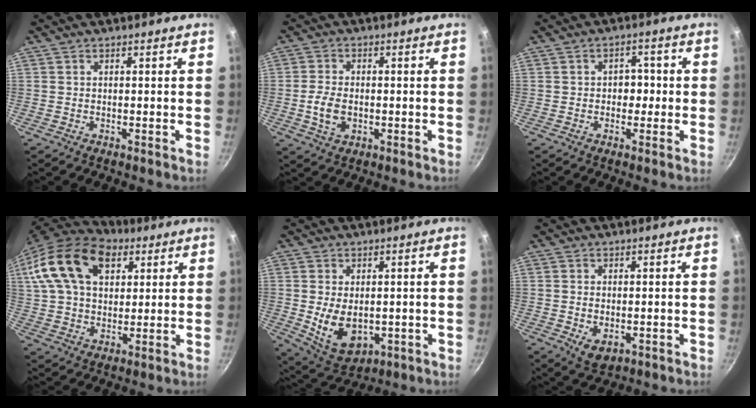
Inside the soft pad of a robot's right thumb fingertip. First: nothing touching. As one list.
[{"total": 5.6, "force": [-0.9, 3.7, 4.1], "torque": [-0.078, 0.008, -0.016]}, {"total": 3.7, "force": [-0.3, 3.0, 2.3], "torque": [0.002, 0.012, -0.008]}, {"total": 22.3, "force": [9.2, 14.3, 14.5], "torque": [-0.259, 0.001, 0.157]}, {"total": 9.7, "force": [-0.3, 6.4, 7.3], "torque": [-0.114, -0.017, 0.019]}, {"total": 4.3, "force": [-0.7, 2.8, 3.1], "torque": [-0.049, -0.014, -0.006]}]